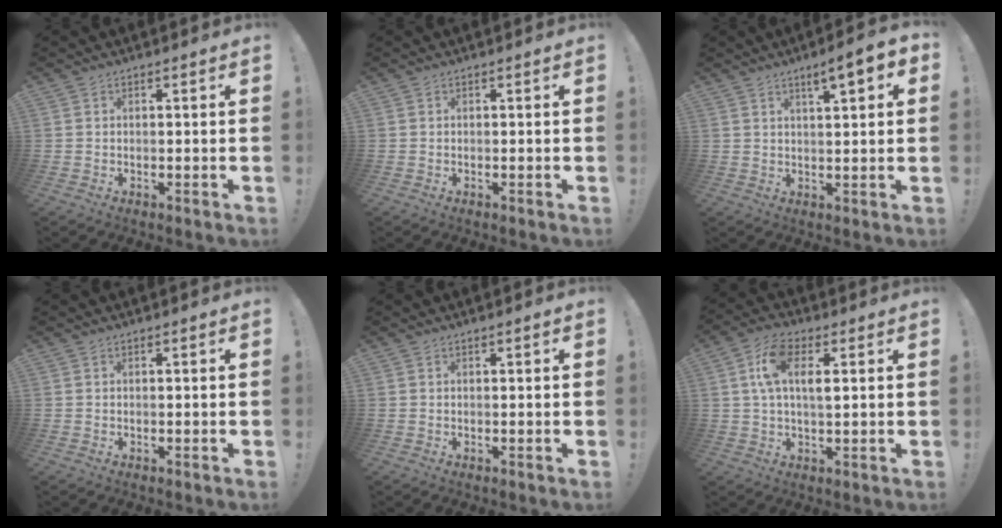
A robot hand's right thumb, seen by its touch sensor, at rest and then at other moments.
{"total": 0.0}
{"total": 6.7, "force": [3.8, 1.1, 5.4], "torque": [-0.070, -0.025, 0.058]}
{"total": 0.0}
{"total": 0.7, "force": [0.3, -0.1, 0.6], "torque": [-0.005, -0.002, 0.002]}
{"total": 10.0, "force": [2.9, 4.8, 8.2], "torque": [-0.150, -0.003, 0.050]}